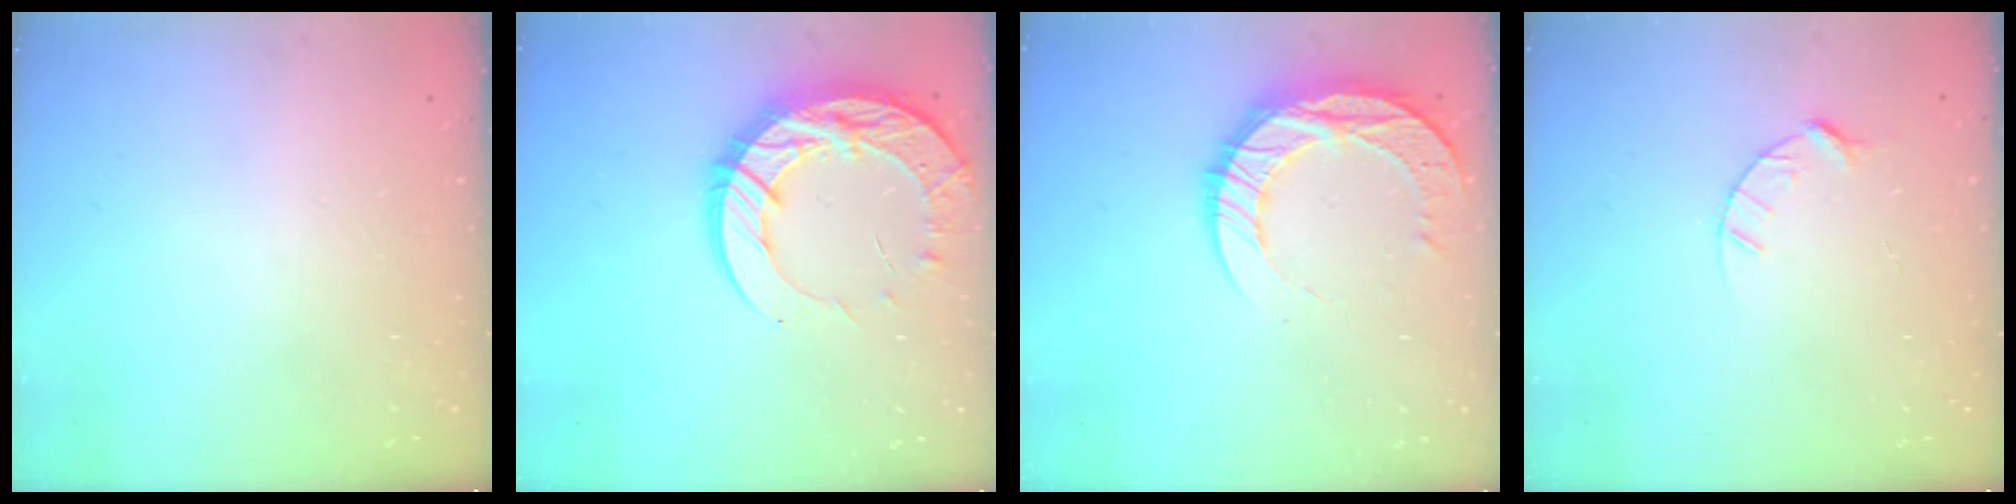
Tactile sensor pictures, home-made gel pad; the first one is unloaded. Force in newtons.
{"total": 20.4, "press": 20.4, "slide": 1.6}
{"total": 12.9, "press": 12.9, "slide": 1.0}
{"total": 4.3, "press": 4.3, "slide": 0.5}